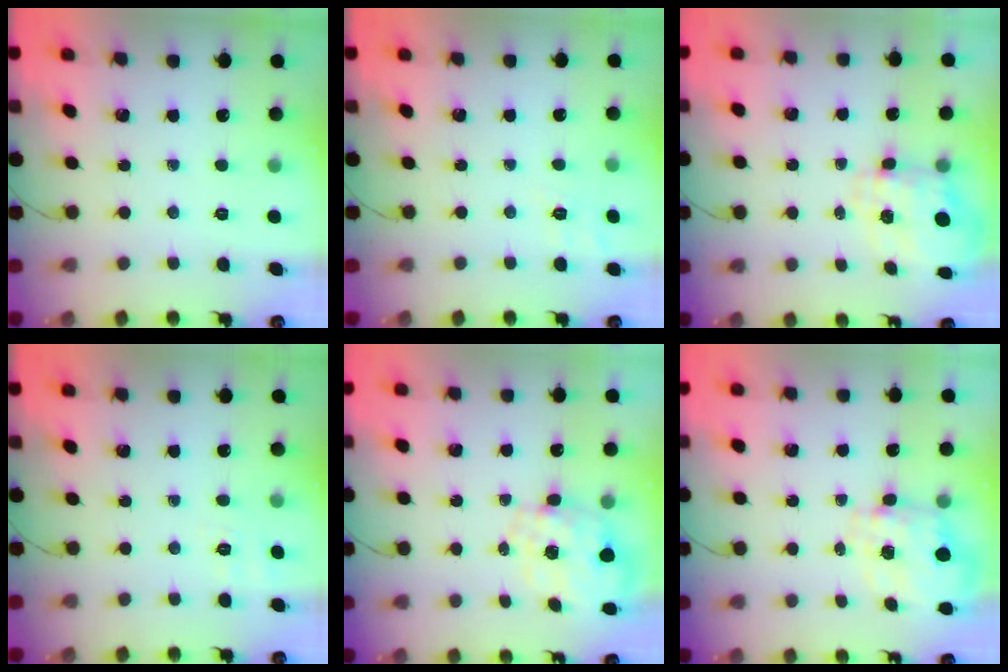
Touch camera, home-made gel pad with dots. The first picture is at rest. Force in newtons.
{"total": 6.3, "press": 5.9, "slide": 2.0}
{"total": 3.5, "press": 3.3, "slide": 1.1}
{"total": 1.9, "press": 0.4, "slide": 1.9}
{"total": 2.3, "press": 2.1, "slide": 1.0}
{"total": 2.9, "press": 2.7, "slide": 1.0}